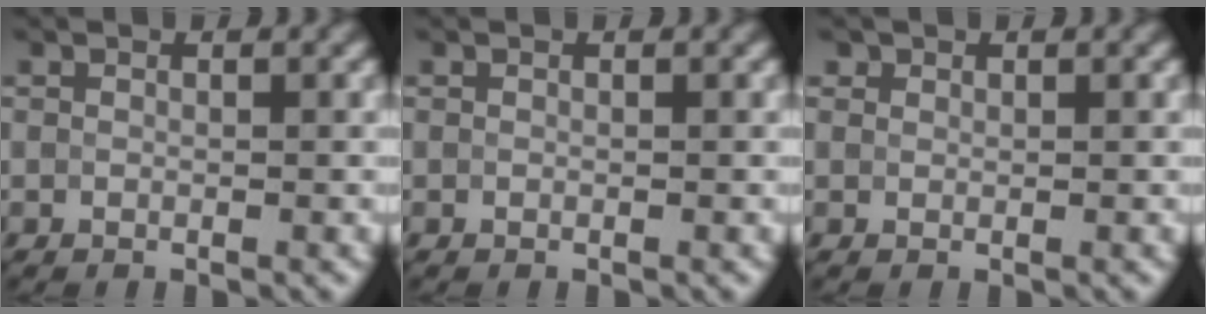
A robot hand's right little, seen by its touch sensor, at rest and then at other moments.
{"total": 0.0}
{"total": 0.7, "force": [0.5, 0.5, 0.1], "torque": [0.002, -0.001, 0.008]}